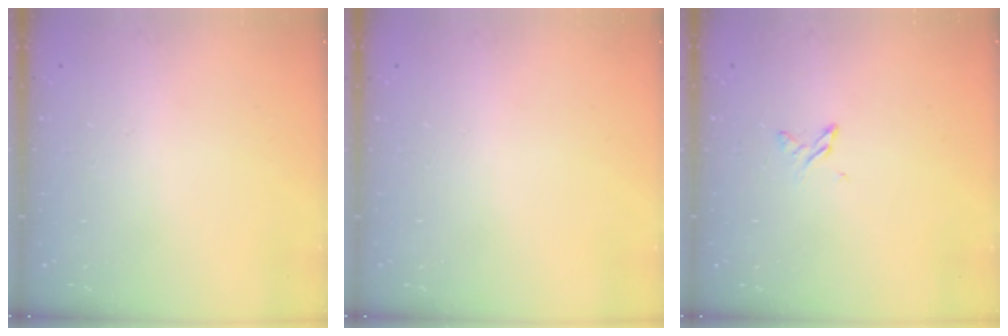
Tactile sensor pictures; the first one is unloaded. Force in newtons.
{"total": 0.0}
{"total": 3.4, "press": 3.4, "slide": 0.5}